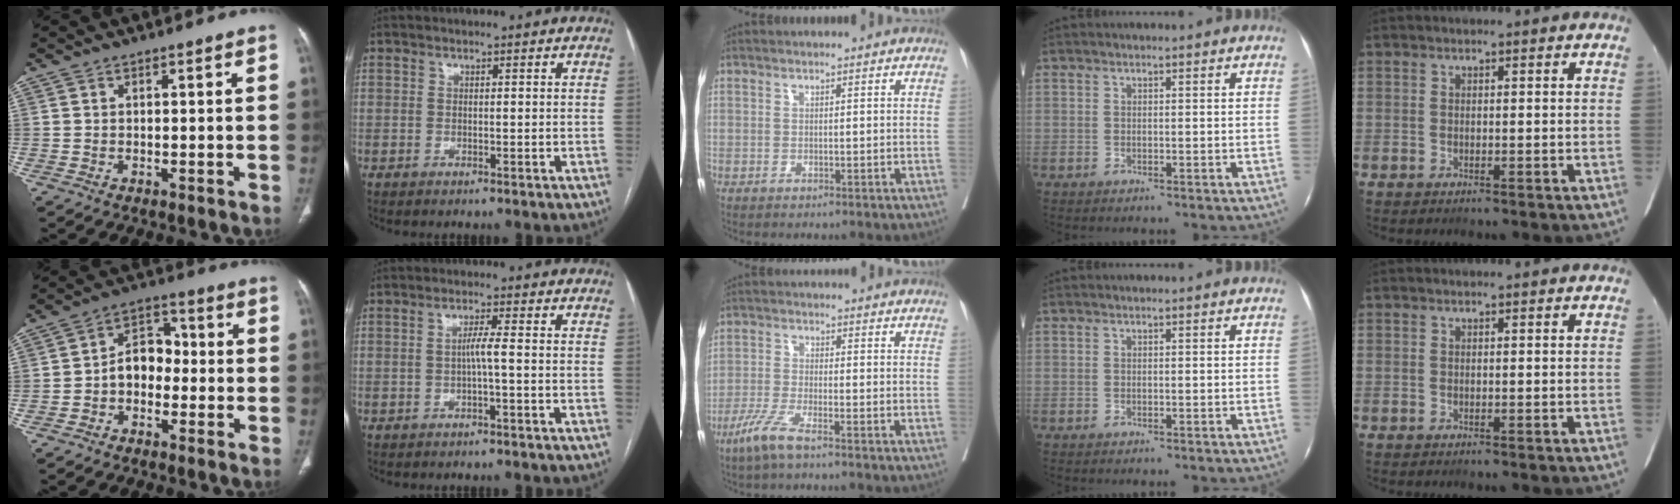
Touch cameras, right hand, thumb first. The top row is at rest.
{"thumb": {"total": 7.0, "force": [-1.1, 5.7, 3.8], "torque": [-0.035, 0.036, -0.035]}, "index": {"total": 2.3, "force": [-0.5, -0.2, 2.3], "torque": [-0.039, 0.003, -0.008]}, "middle": {"total": 4.9, "force": [-3.4, 0.2, 3.6], "torque": [-0.080, -0.011, -0.073]}}